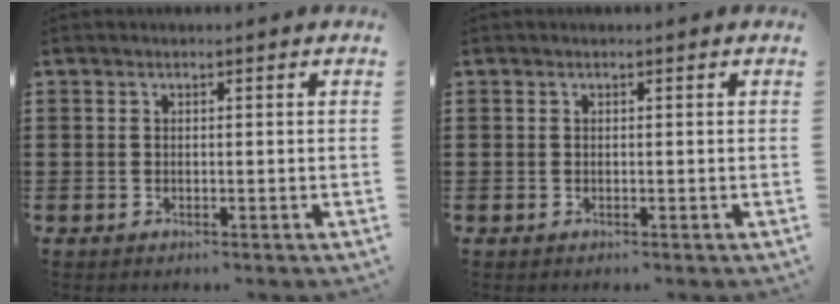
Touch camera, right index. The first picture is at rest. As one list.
[{"total": 0.0}]